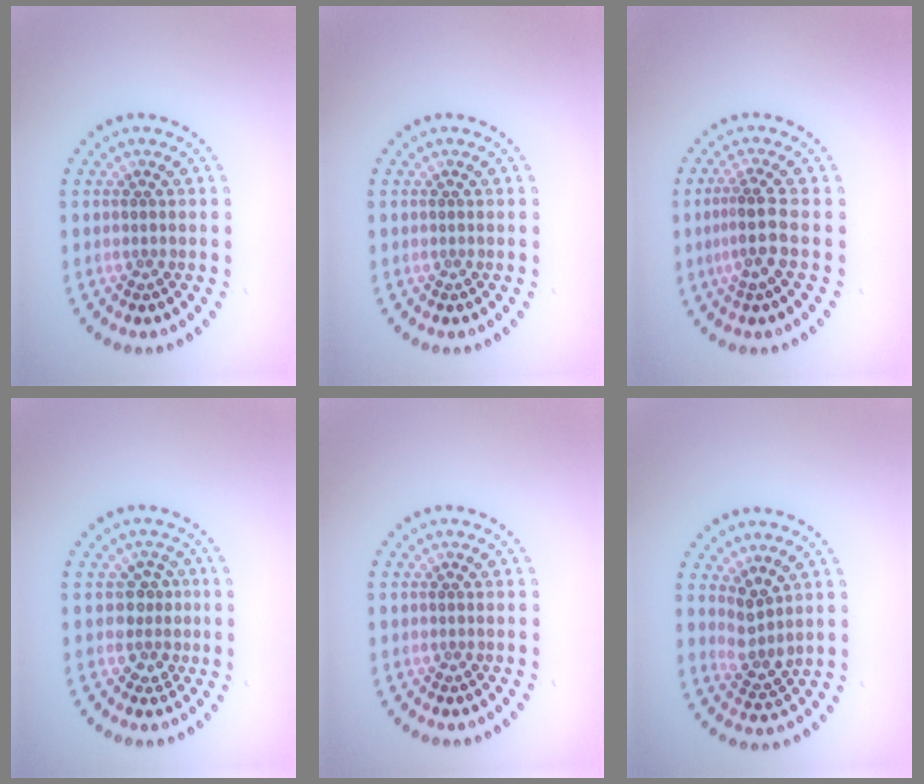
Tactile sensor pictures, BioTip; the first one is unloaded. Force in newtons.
{"total": 0.0}
{"total": 2.8, "press": 2.0, "slide": 2.0}
{"total": 2.1, "press": 1.6, "slide": 1.2}
{"total": 0.0}
{"total": 2.7, "press": 2.1, "slide": 1.6}